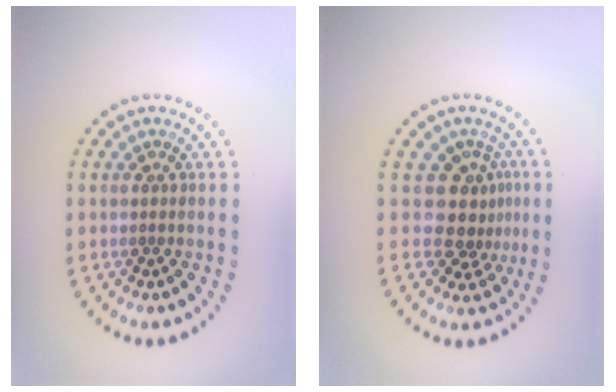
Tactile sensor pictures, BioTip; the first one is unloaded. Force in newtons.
{"total": 3.4, "press": 2.4, "slide": 2.4}